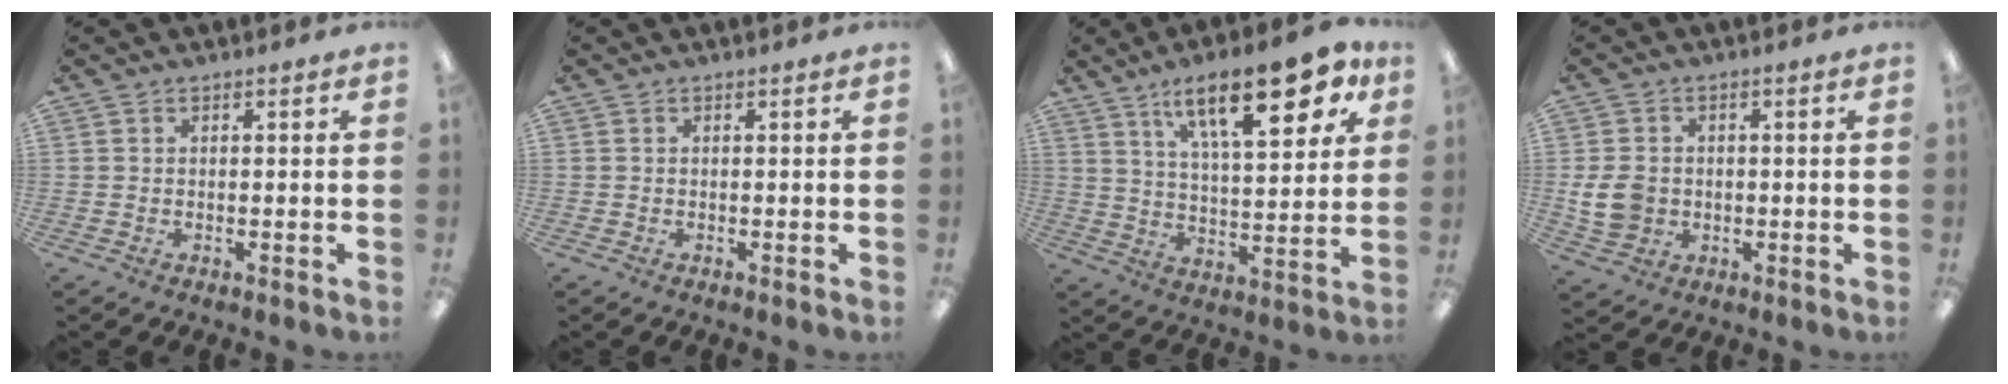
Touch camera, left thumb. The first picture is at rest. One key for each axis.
{"total": 0.0}
{"total": 21.0, "fx": 11.9, "fy": 7.9, "fz": 15.4, "tx": -0.230, "ty": -0.049, "tz": 0.187}
{"total": 7.1, "fx": -0.6, "fy": 6.1, "fz": 3.8, "tx": -0.088, "ty": 0.008, "tz": -0.009}